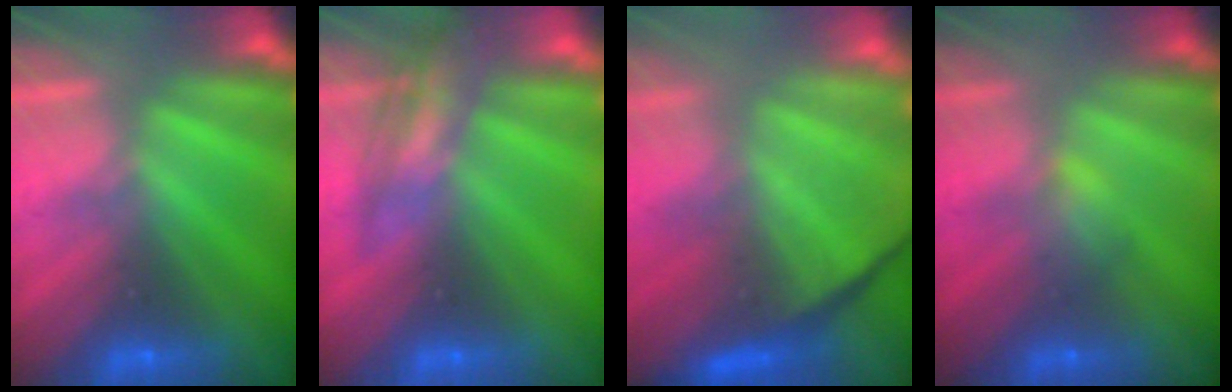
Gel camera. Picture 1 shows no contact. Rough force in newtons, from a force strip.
{"total": 2.3}
{"total": 9.4}
{"total": 2.8}